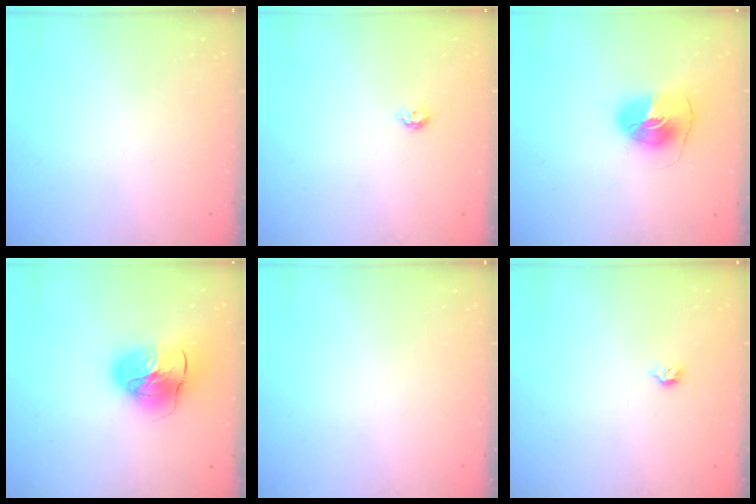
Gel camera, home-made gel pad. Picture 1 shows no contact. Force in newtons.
{"total": 3.9, "press": 3.9, "slide": 0.5}
{"total": 8.7, "press": 8.7, "slide": 1.1}
{"total": 14.1, "press": 14.0, "slide": 2.0}
{"total": 0.0}
{"total": 3.4, "press": 3.3, "slide": 0.7}